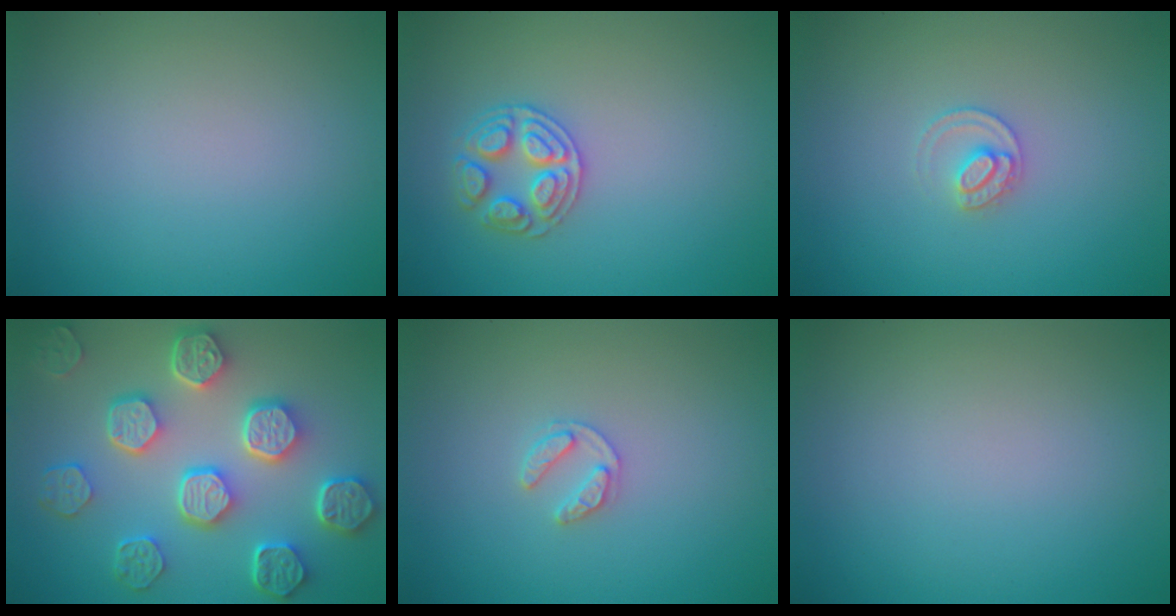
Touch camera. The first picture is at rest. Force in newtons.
{"total": 2.6, "press": 2.6, "slide": 0.2}
{"total": 1.7, "press": 1.7, "slide": 0.1}
{"total": 8.1, "press": 6.3, "slide": 5.1}
{"total": 1.6, "press": 1.6, "slide": 0.3}
{"total": 0.0}